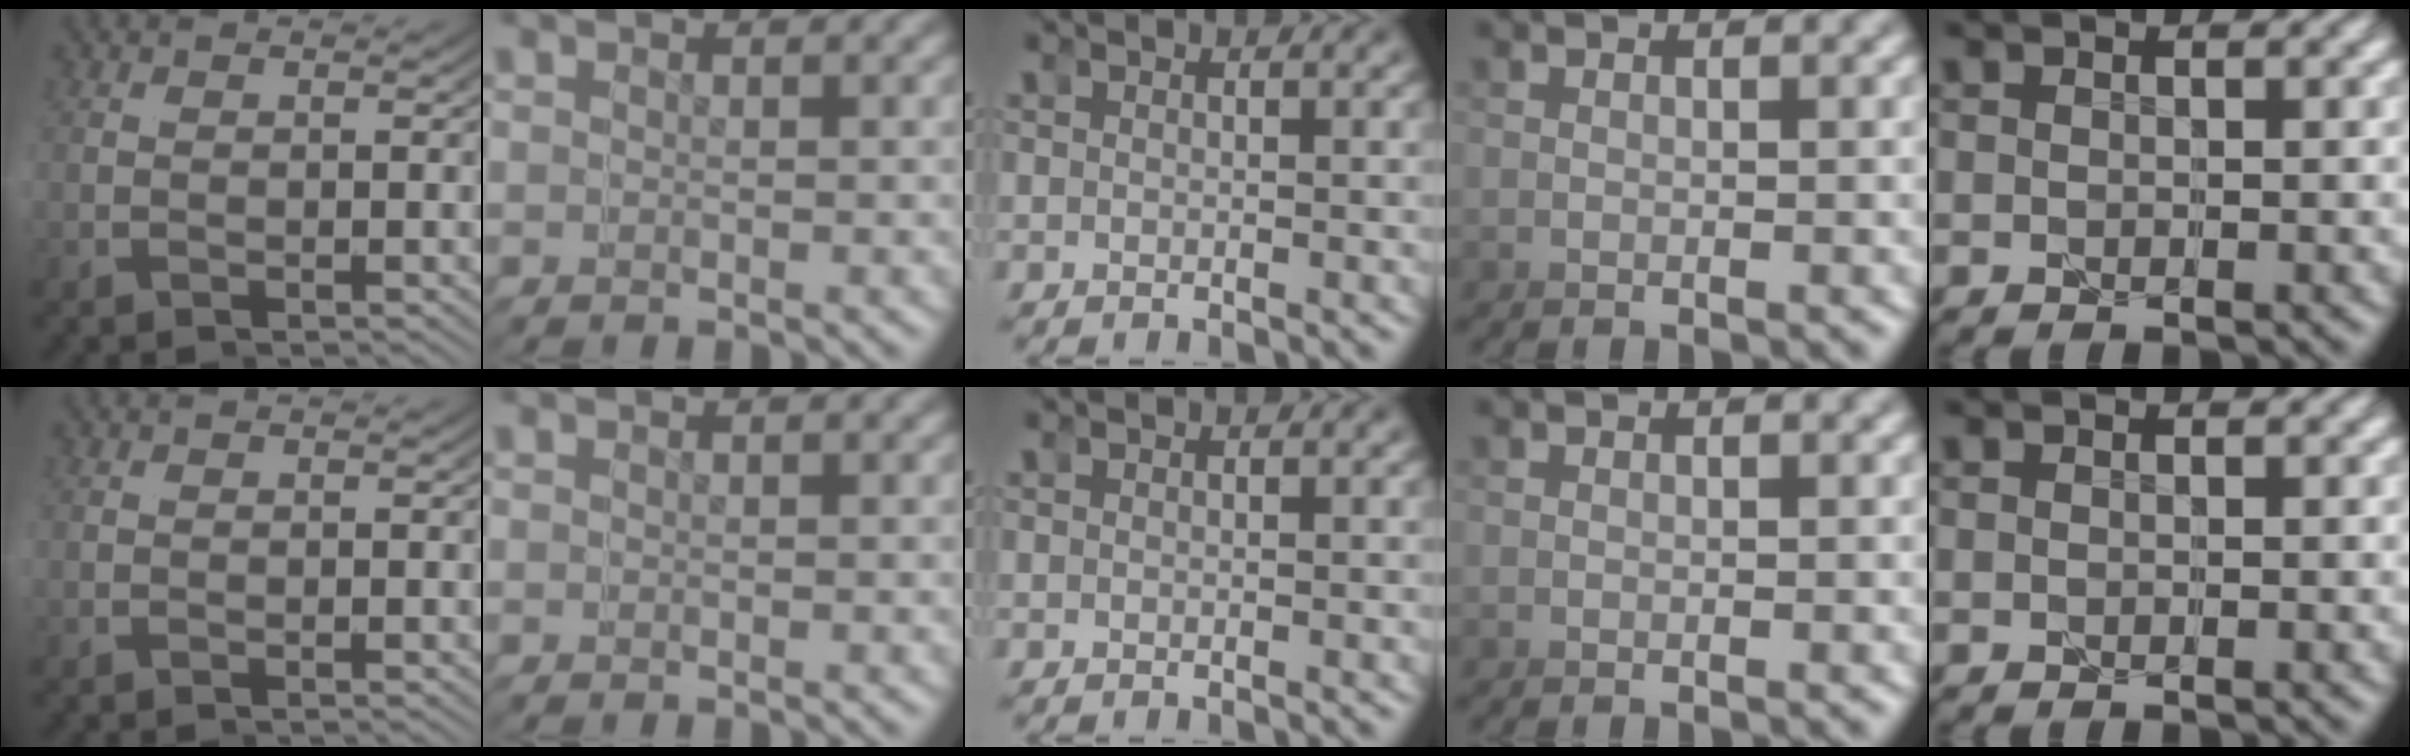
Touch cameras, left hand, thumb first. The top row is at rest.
{}